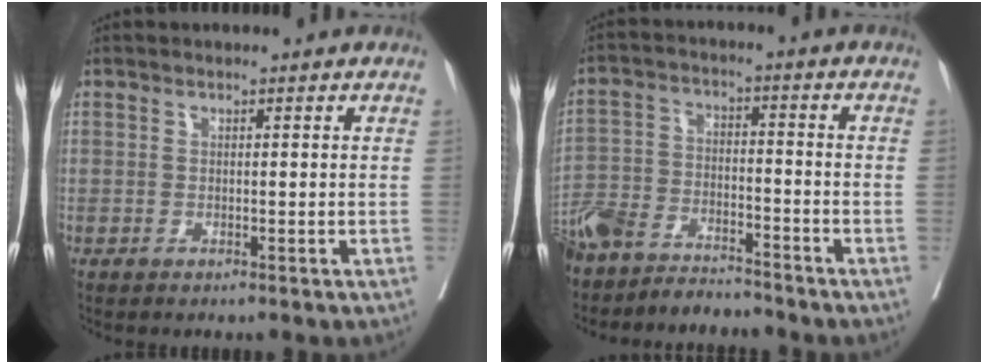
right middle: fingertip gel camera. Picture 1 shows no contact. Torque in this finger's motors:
{"motor_torque": [1.08, -1.06, 0.34, 0.21]}